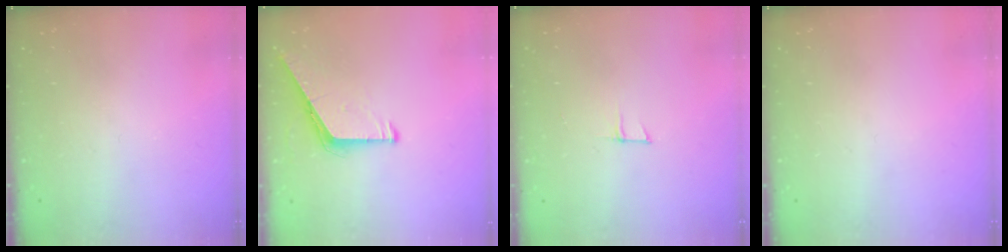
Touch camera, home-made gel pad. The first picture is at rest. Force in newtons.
{"total": 6.5, "press": 6.4, "slide": 0.5}
{"total": 3.9, "press": 3.9, "slide": 0.3}
{"total": 0.0}